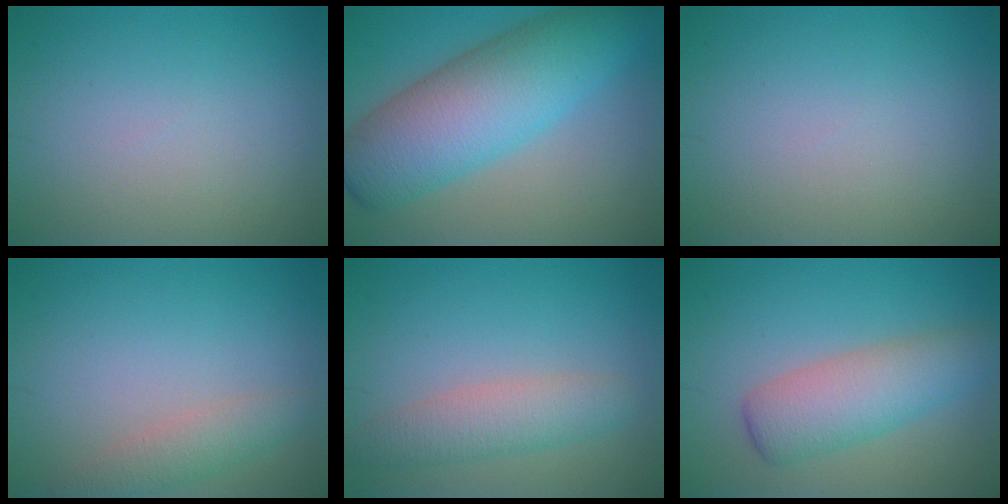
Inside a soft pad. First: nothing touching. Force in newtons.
{"total": 10.4, "press": 10.4, "slide": 0.3}
{"total": 0.0}
{"total": 2.3, "press": 2.3, "slide": 0.1}
{"total": 3.6, "press": 3.6, "slide": 0.1}
{"total": 5.2, "press": 5.2, "slide": 0.1}